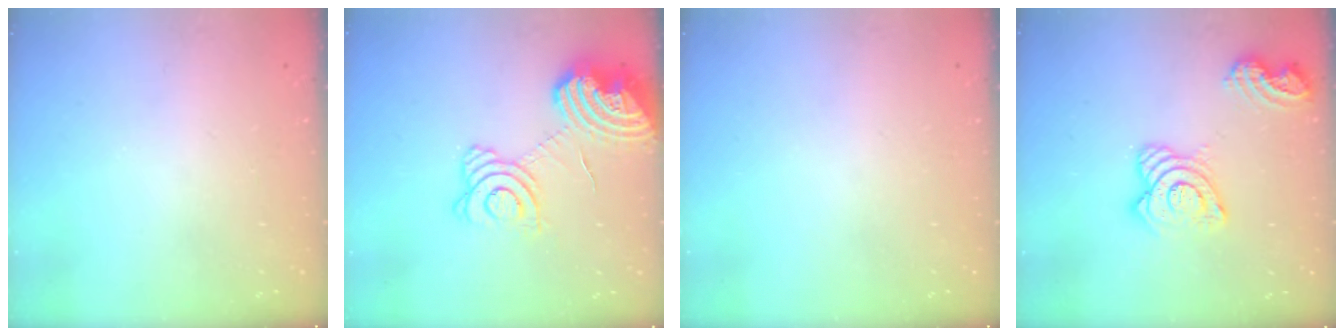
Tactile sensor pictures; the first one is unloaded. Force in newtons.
{"total": 18.4, "press": 18.2, "slide": 2.6}
{"total": 0.0}
{"total": 14.9, "press": 14.8, "slide": 1.6}